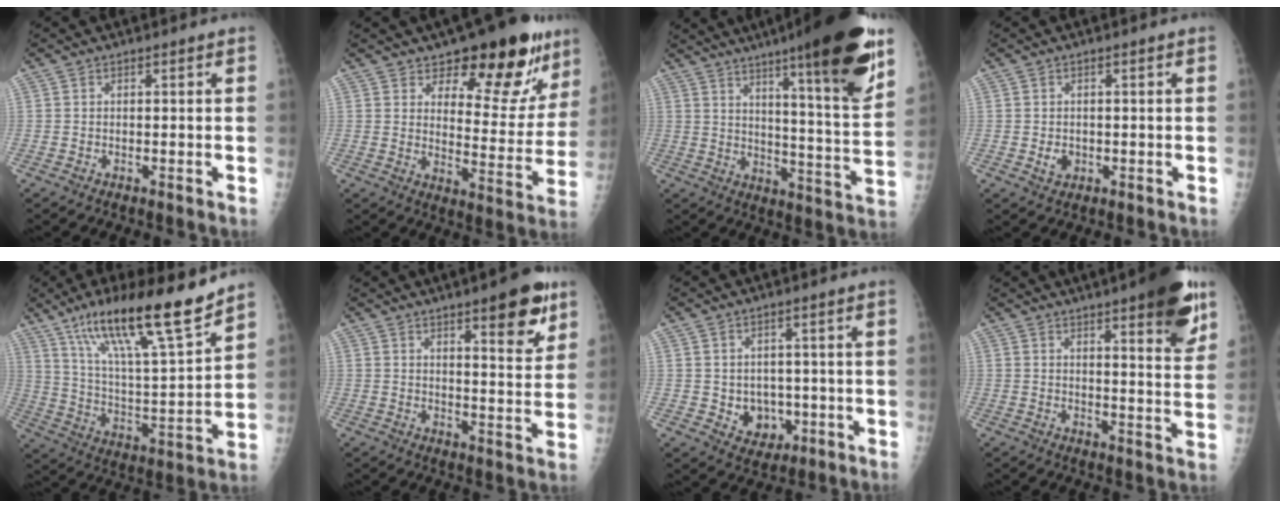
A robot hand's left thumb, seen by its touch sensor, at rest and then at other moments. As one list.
[{"total": 17.8, "force": [12.2, 8.1, 10.2], "torque": [-0.064, -0.085, 0.162]}, {"total": 22.9, "force": [13.5, 2.8, 18.3], "torque": [-0.245, -0.059, 0.196]}, {"total": 2.3, "force": [-0.4, 1.9, 1.2], "torque": [-0.012, 0.001, -0.001]}, {"total": 20.8, "force": [14.7, 2.8, 14.4], "torque": [-0.225, -0.067, 0.258]}, {"total": 11.2, "force": [6.4, 2.9, 8.8], "torque": [-0.095, -0.034, 0.085]}, {"total": 6.4, "force": [-1.1, 5.4, 3.2], "torque": [-0.012, 0.005, -0.002]}, {"total": 13.7, "force": [7.8, 3.0, 10.9], "torque": [-0.116, -0.036, 0.100]}]